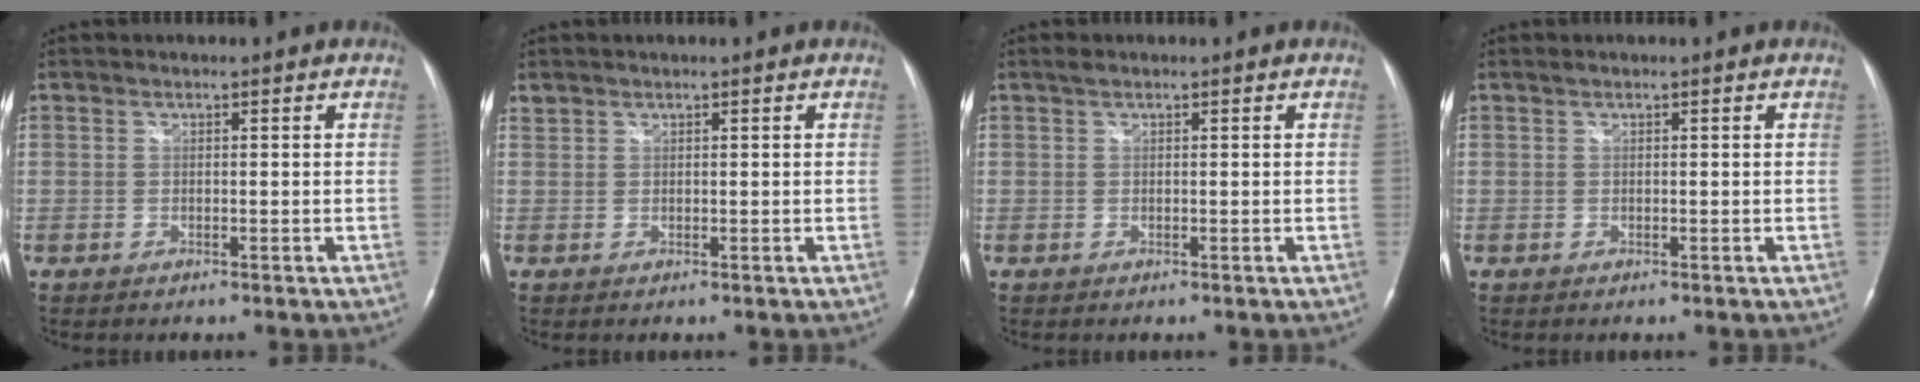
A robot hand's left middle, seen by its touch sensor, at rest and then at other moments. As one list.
[{"total": 0.8, "force": [0.7, 0.3, -0.1], "torque": [-0.002, 0.010, 0.017]}, {"total": 0.7, "force": [0.6, 0.2, 0.4], "torque": [-0.013, 0.011, 0.012]}, {"total": 0.0}]